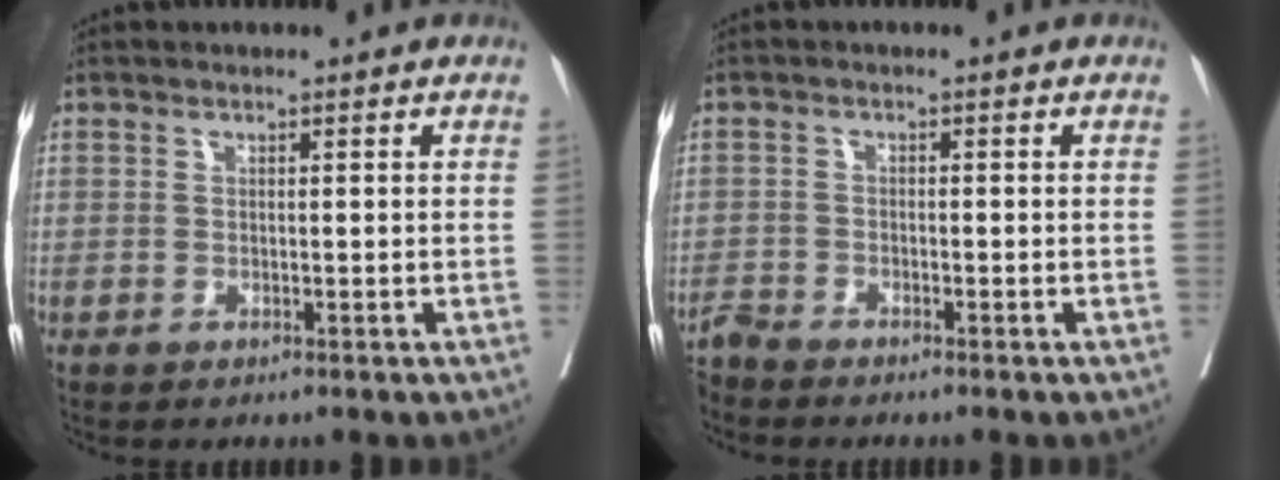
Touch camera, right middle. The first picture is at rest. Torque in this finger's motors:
{"motor_torque": [0.32, -0.27, -0.01, 0.01]}